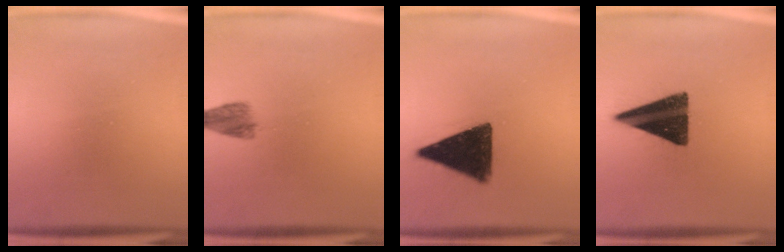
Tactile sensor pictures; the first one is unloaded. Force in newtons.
{"total": 2.1}
{"total": 13.0}
{"total": 15.1}